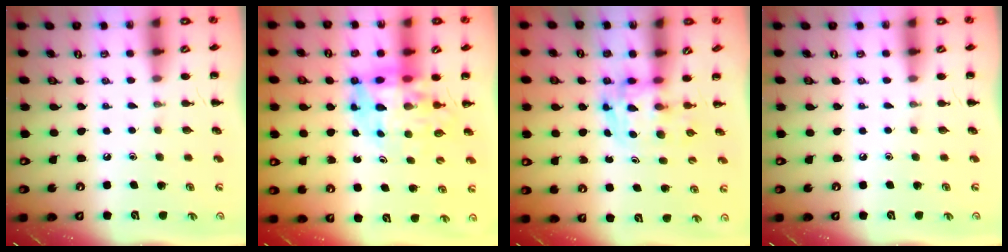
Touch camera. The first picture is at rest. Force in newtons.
{"total": 10.6, "press": 10.1, "slide": 3.3}
{"total": 3.6, "press": 3.5, "slide": 0.6}
{"total": 0.0}